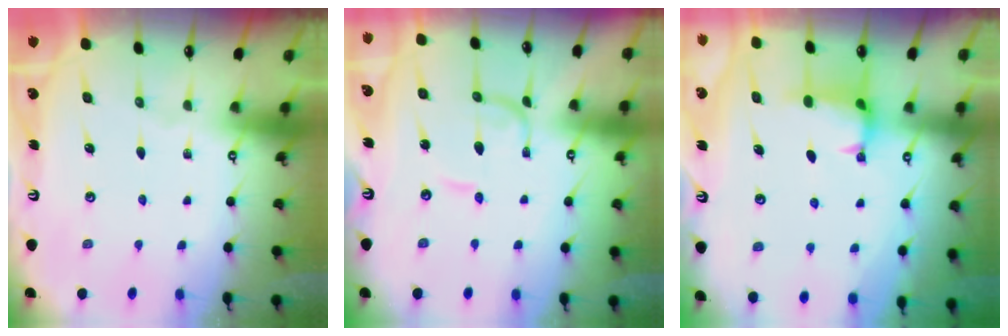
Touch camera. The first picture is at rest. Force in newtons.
{"total": 1.0, "press": 1.0, "slide": 0.1}
{"total": 1.3, "press": 1.2, "slide": 0.3}